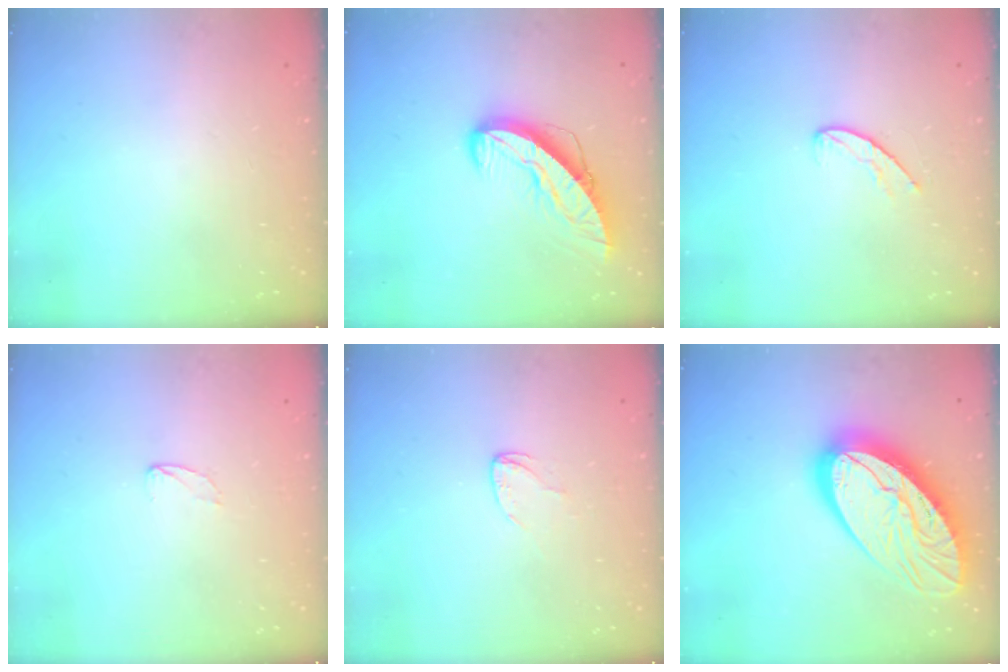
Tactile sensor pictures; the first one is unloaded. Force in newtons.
{"total": 9.1, "press": 9.1, "slide": 0.8}
{"total": 5.5, "press": 5.5, "slide": 0.5}
{"total": 4.0, "press": 4.0, "slide": 0.4}
{"total": 3.2, "press": 3.2, "slide": 0.3}
{"total": 24.2, "press": 24.1, "slide": 2.4}